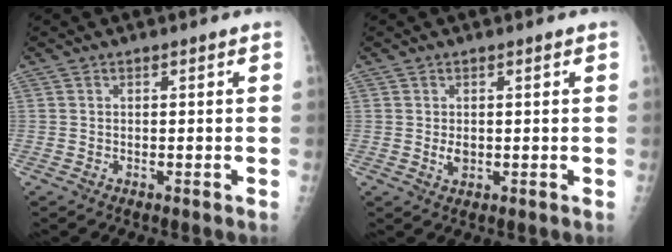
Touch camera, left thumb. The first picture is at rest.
{"total": 2.1, "force": [0.2, 1.3, 1.7], "torque": [-0.023, -0.004, 0.008]}